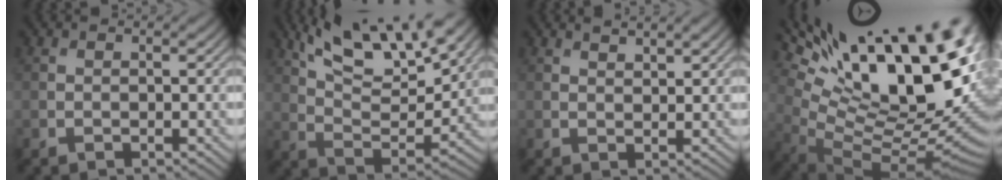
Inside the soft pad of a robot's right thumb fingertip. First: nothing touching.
{"total": 14.4, "force": [9.0, 4.2, 10.4], "torque": [-0.202, -0.003, 0.160]}
{"total": 2.2, "force": [1.7, 0.3, 1.3], "torque": [-0.023, -0.003, 0.034]}
{"total": 21.7, "force": [8.0, 9.2, 18.0], "torque": [-0.260, 0.030, 0.176]}